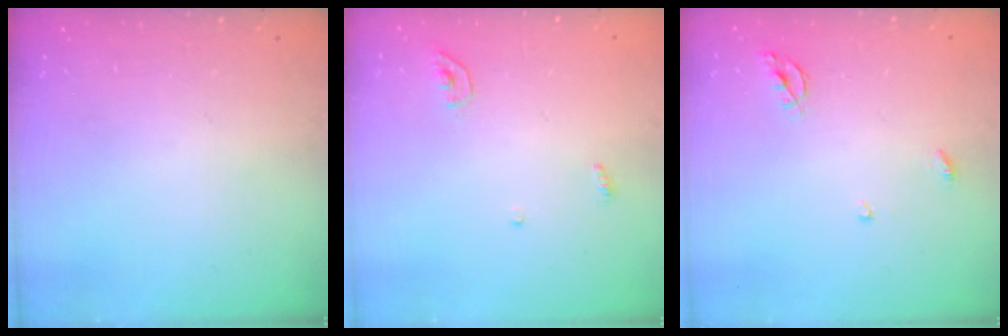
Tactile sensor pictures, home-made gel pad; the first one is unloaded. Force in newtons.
{"total": 3.5, "press": 3.5, "slide": 0.3}
{"total": 5.5, "press": 5.5, "slide": 0.6}